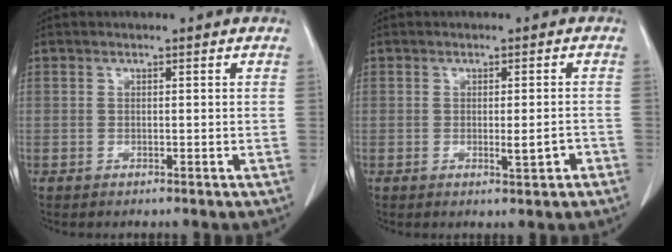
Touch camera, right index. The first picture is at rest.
{"total": 2.6, "force": [-1.0, 0.5, 2.3], "torque": [-0.031, -0.002, -0.010]}